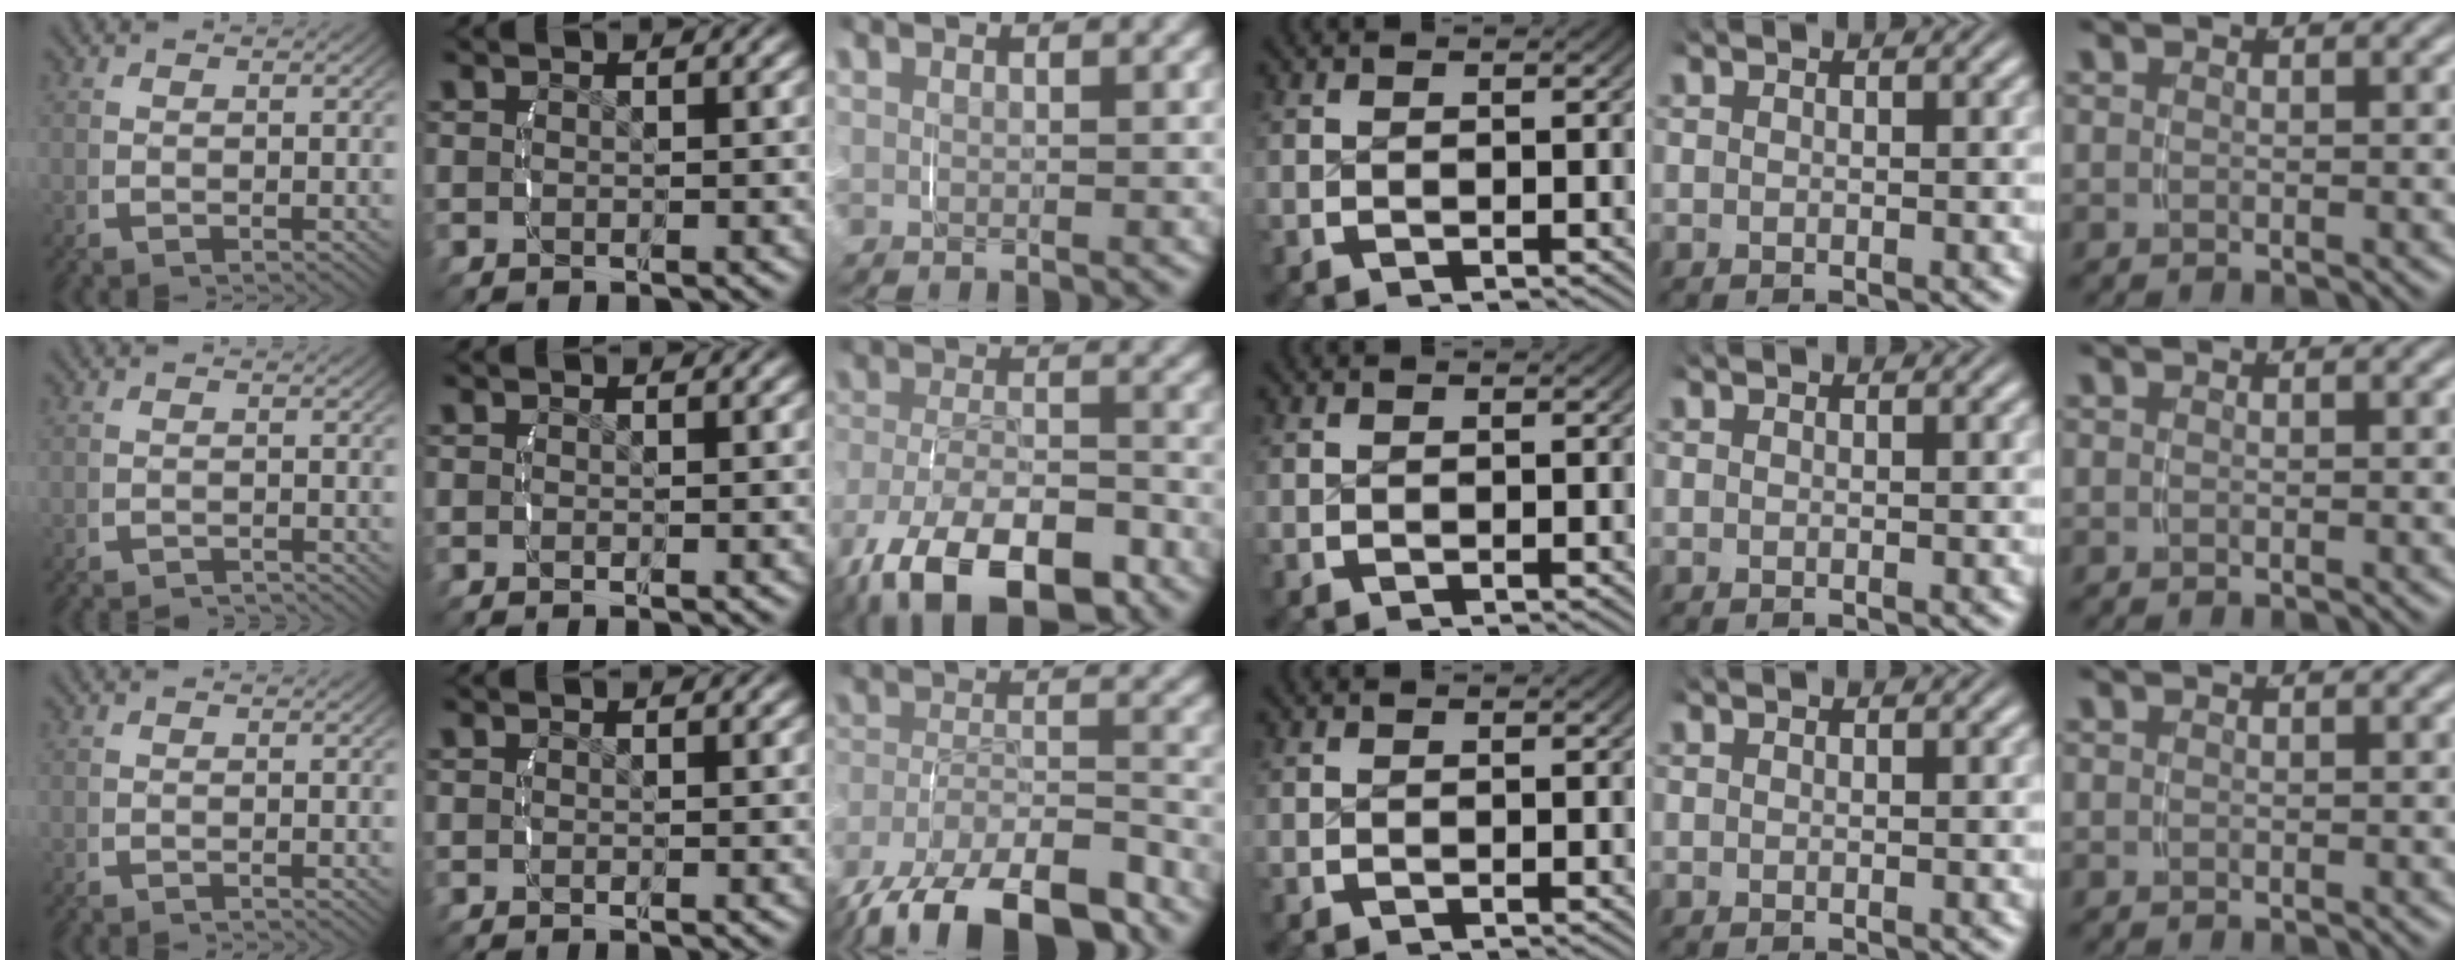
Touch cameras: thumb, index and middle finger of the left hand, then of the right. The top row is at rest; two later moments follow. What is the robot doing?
{"motion": "grasp_and_lifting", "object": "velcro strap"}